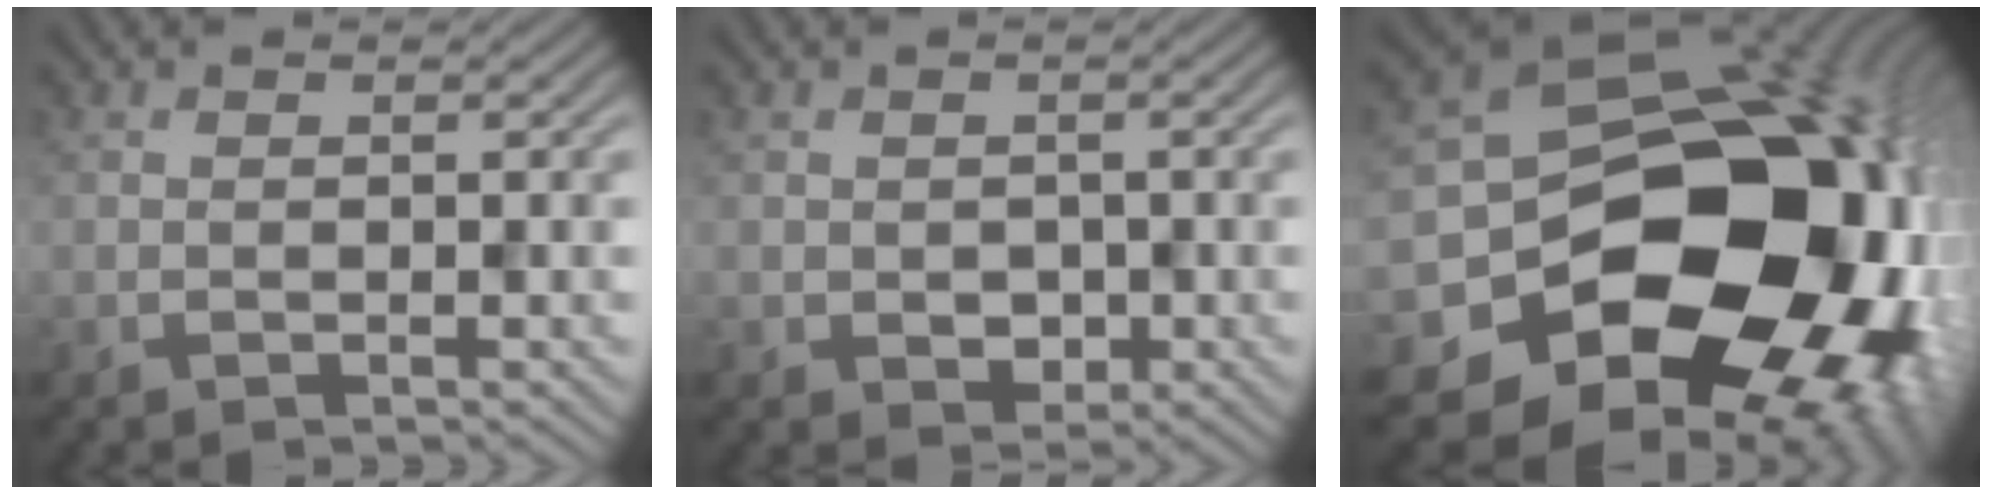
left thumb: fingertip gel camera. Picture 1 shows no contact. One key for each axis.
{"total": 2.0, "fx": -0.1, "fy": 1.7, "fz": 1.0, "tx": -0.023, "ty": -0.010, "tz": 0.001}
{"total": 20.3, "fx": -4.3, "fy": 16.2, "fz": 11.4, "tx": -0.194, "ty": -0.043, "tz": -0.052}